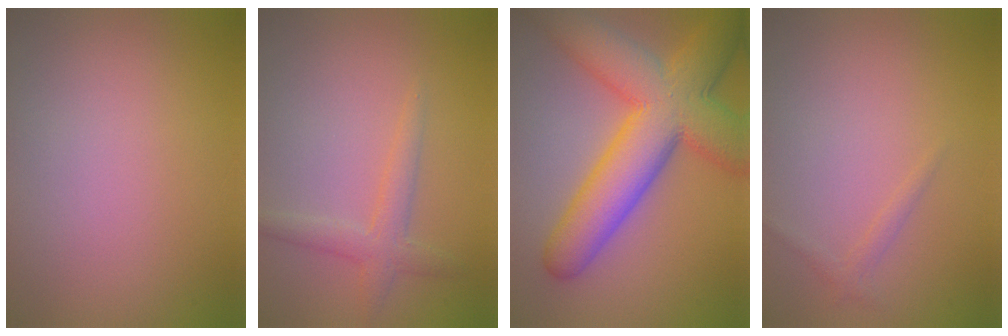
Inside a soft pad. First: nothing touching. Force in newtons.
{"total": 2.3, "press": 2.3, "slide": 0.1}
{"total": 11.8, "press": 11.8, "slide": 0.3}
{"total": 0.9, "press": 0.9, "slide": 0.1}